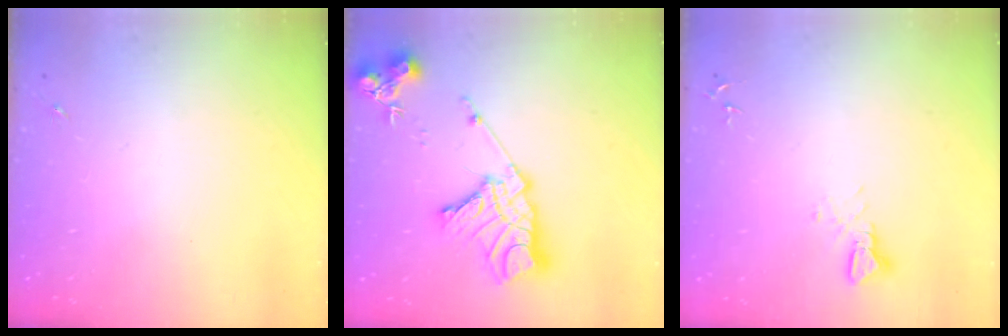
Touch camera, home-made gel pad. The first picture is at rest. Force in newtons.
{"total": 20.3, "press": 20.3, "slide": 1.8}
{"total": 2.7, "press": 2.7, "slide": 0.1}